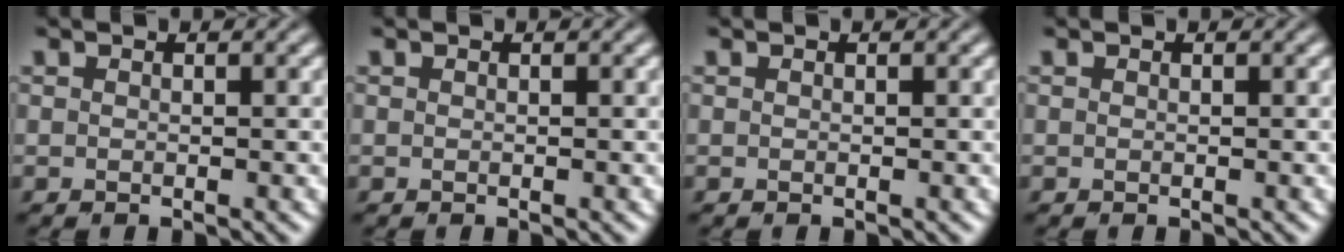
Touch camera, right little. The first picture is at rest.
{"total": 0.0}
{"total": 0.0}
{"total": 0.0}